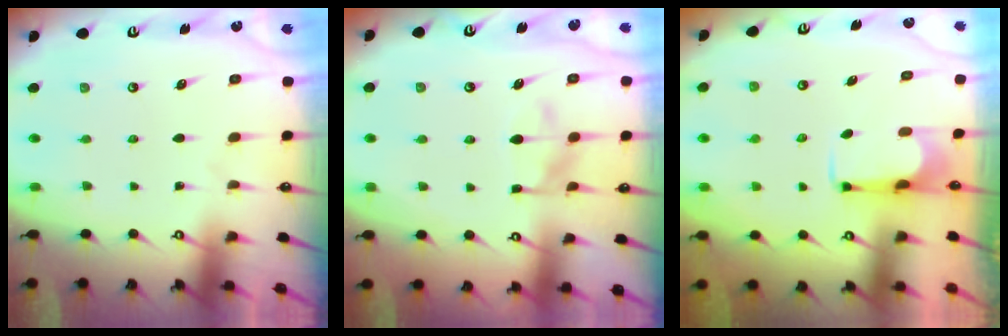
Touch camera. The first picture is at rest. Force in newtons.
{"total": 9.2, "press": 9.2, "slide": 0.8}
{"total": 2.6, "press": 2.4, "slide": 0.9}